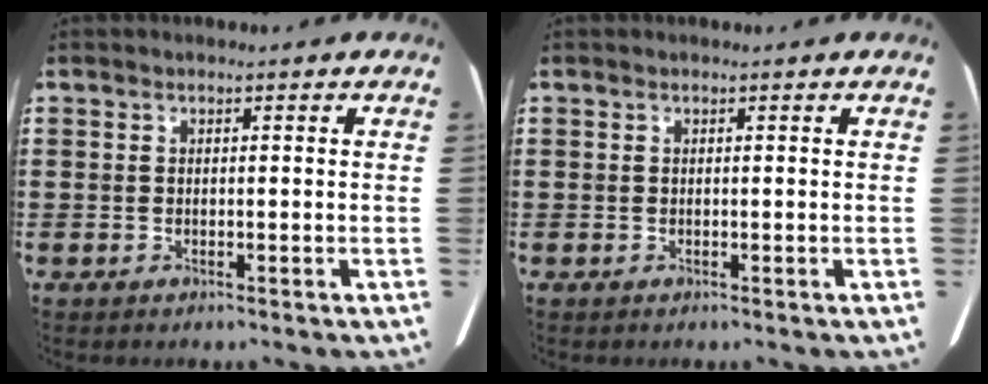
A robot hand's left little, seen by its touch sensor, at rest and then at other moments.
{"total": 0.0}